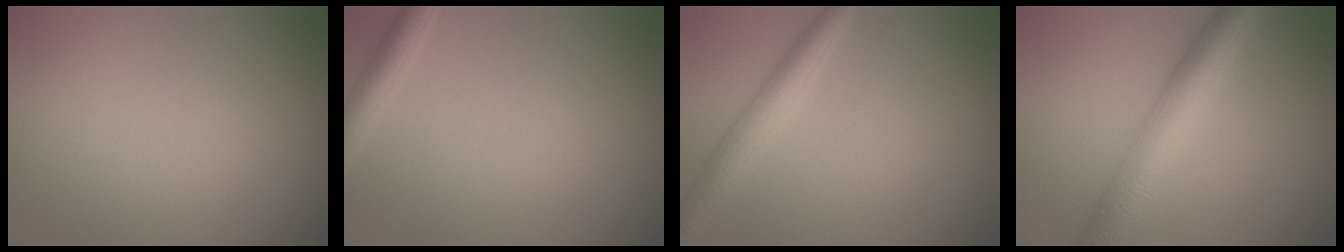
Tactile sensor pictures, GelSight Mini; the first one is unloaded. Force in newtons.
{"total": 2.5, "press": 2.5, "slide": 0.1}
{"total": 3.4, "press": 3.4, "slide": 0.1}
{"total": 6.0, "press": 6.0, "slide": 0.0}